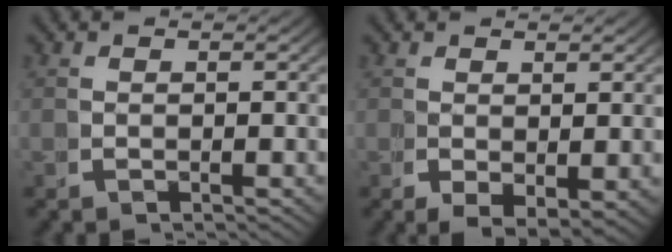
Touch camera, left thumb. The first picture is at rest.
{"total": 1.4, "force": [0.3, 0.7, 1.2], "torque": [-0.012, -0.014, 0.018]}